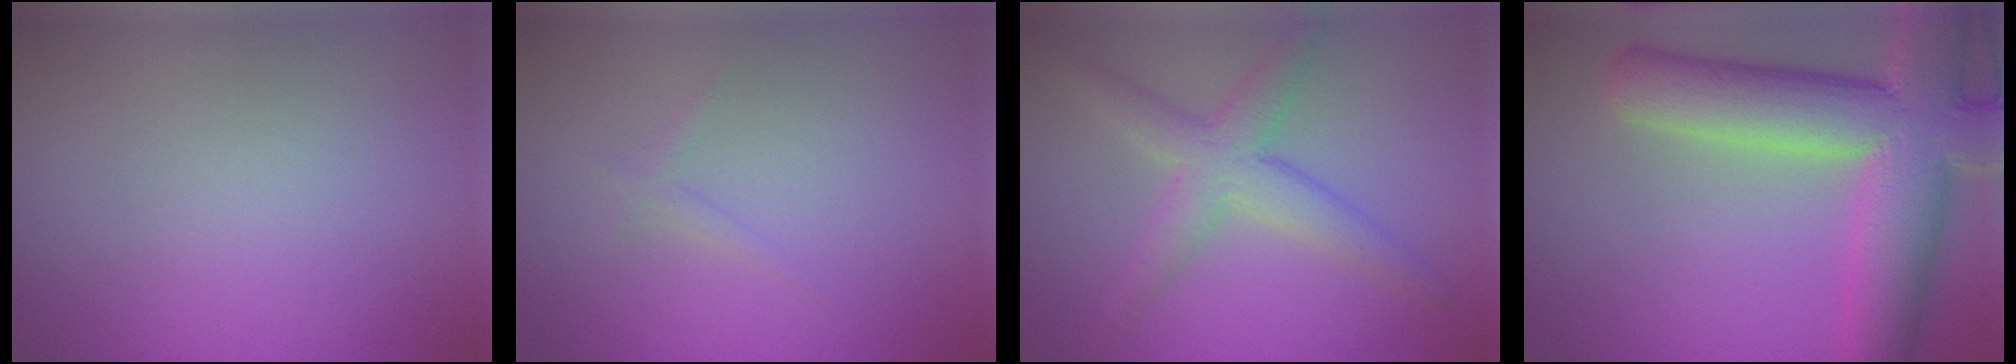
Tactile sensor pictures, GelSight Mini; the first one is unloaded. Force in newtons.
{"total": 0.8, "press": 0.8, "slide": 0.0}
{"total": 4.3, "press": 4.2, "slide": 0.1}
{"total": 11.8, "press": 11.7, "slide": 0.8}